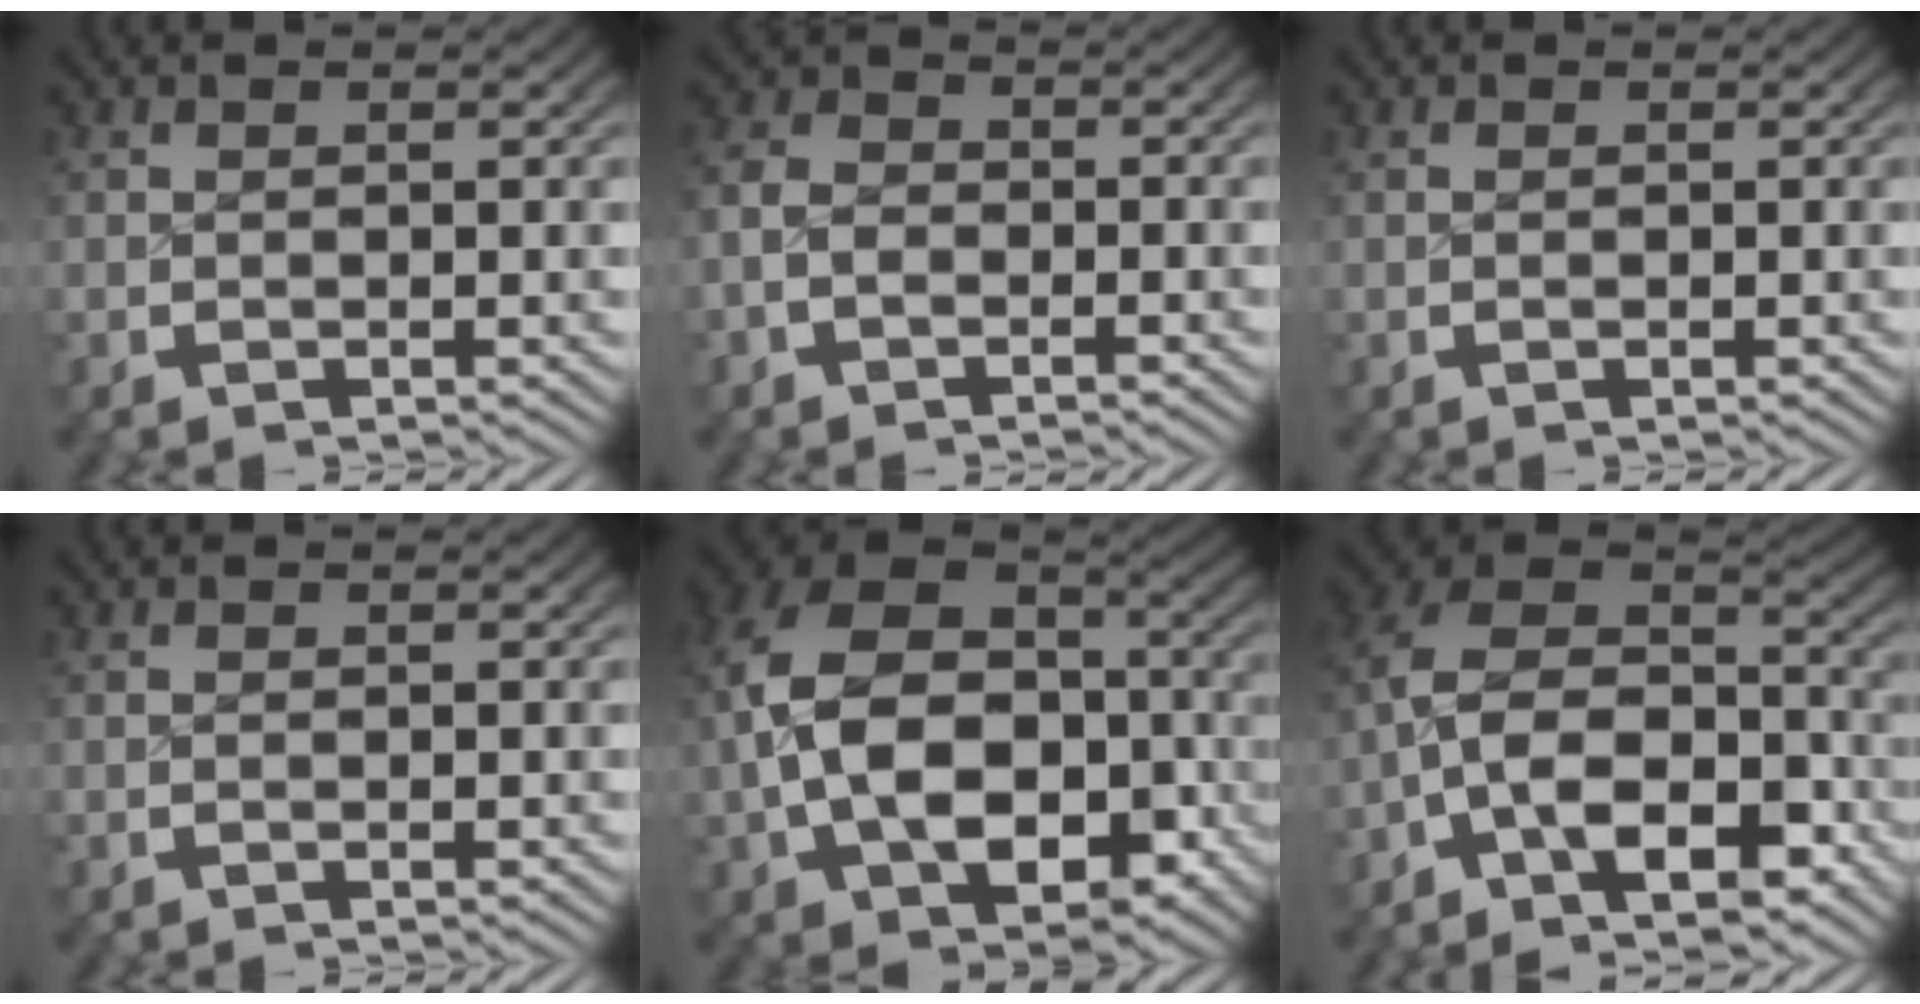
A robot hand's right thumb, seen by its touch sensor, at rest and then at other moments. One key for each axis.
{"total": 3.3, "fx": -1.2, "fy": 2.5, "fz": 1.8, "tx": -0.039, "ty": -0.009, "tz": -0.019}
{"total": 0.0}
{"total": 0.0}
{"total": 16.9, "fx": -1.1, "fy": 11.5, "fz": 12.3, "tx": -0.273, "ty": -0.051, "tz": 0.014}
{"total": 14.0, "fx": -3.1, "fy": 9.9, "fz": 9.4, "tx": -0.217, "ty": -0.056, "tz": -0.041}